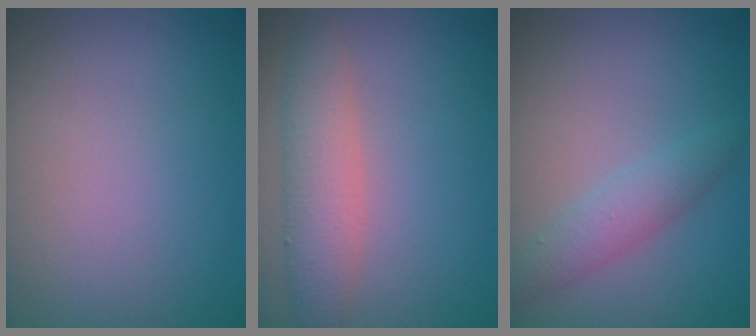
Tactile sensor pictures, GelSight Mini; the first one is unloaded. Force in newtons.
{"total": 3.7, "press": 3.7, "slide": 0.1}
{"total": 2.4, "press": 2.4, "slide": 0.1}